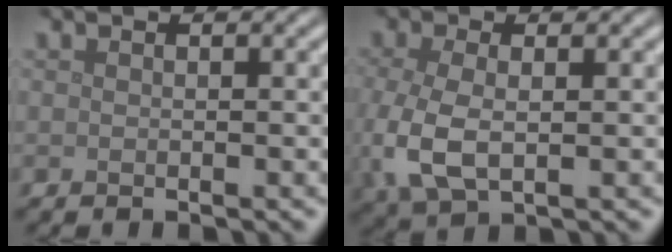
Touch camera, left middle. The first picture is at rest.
{"total": 5.6, "force": [-0.9, 3.2, 4.5], "torque": [-0.124, -0.013, -0.015]}